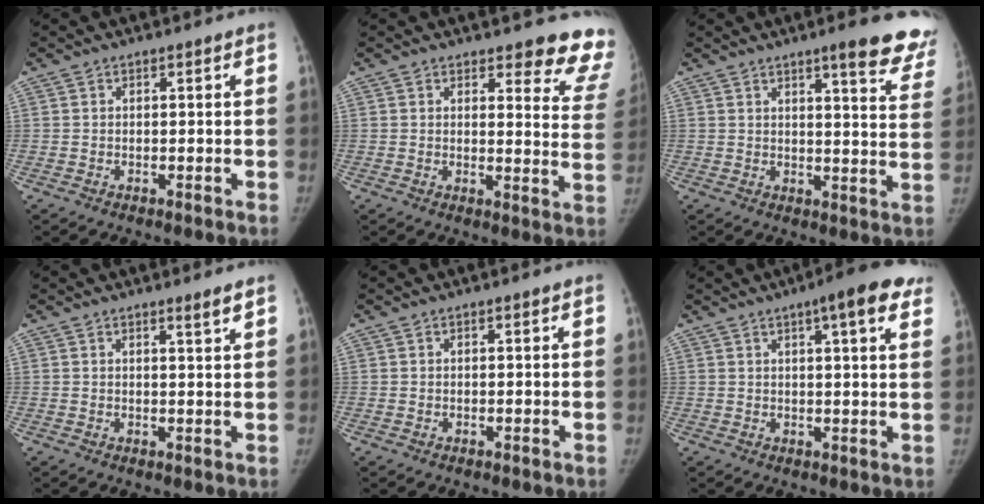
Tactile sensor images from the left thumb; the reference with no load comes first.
{"total": 11.6, "force": [10.9, 3.1, 2.8], "torque": [0.016, -0.101, 0.090]}
{"total": 13.8, "force": [10.0, 2.5, 9.2], "torque": [-0.075, -0.050, 0.109]}
{"total": 1.6, "force": [1.3, -0.3, 1.0], "torque": [-0.013, -0.015, 0.020]}
{"total": 0.0}
{"total": 10.4, "force": [6.0, 2.0, 8.3], "torque": [-0.091, -0.004, 0.070]}